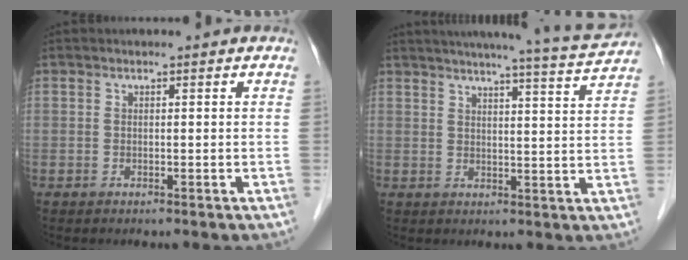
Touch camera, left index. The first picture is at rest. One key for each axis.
{"total": 13.6, "fx": 12.5, "fy": -1.2, "fz": 5.0, "tx": -0.081, "ty": -0.030, "tz": 0.154}